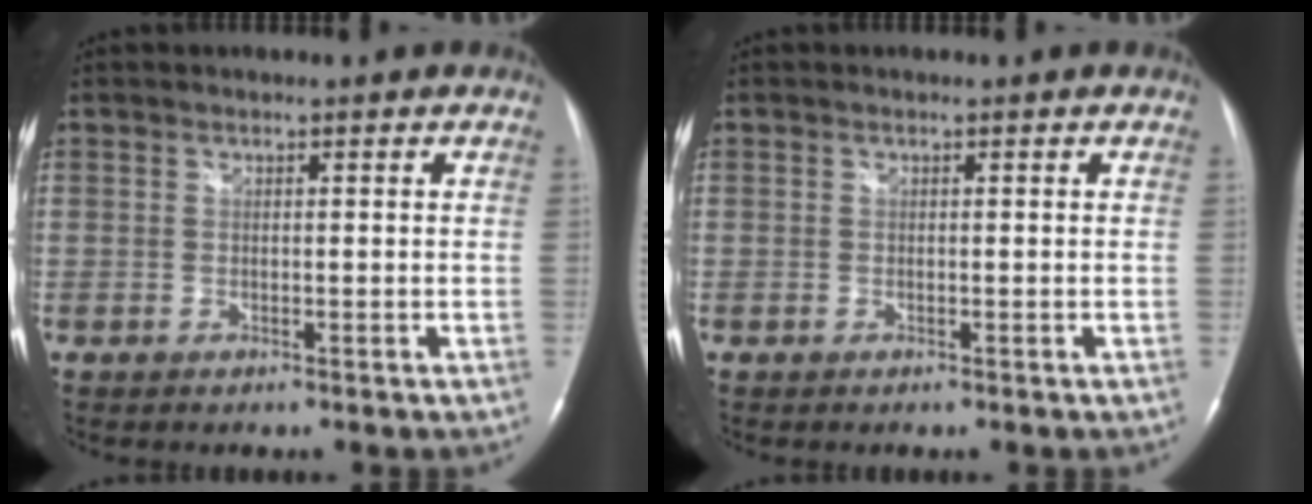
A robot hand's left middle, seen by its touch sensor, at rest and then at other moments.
{"total": 0.0}